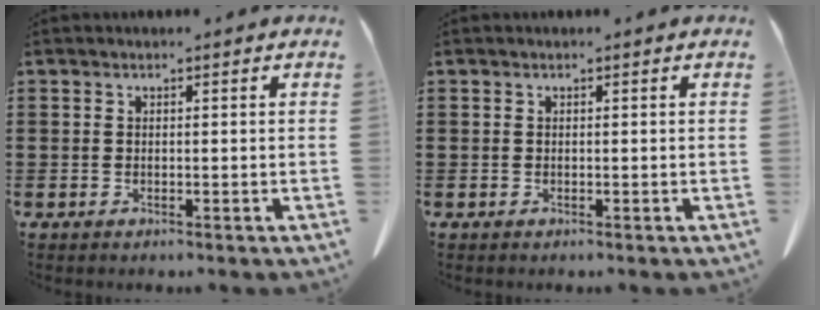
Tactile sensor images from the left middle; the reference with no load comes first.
{"total": 0.0}